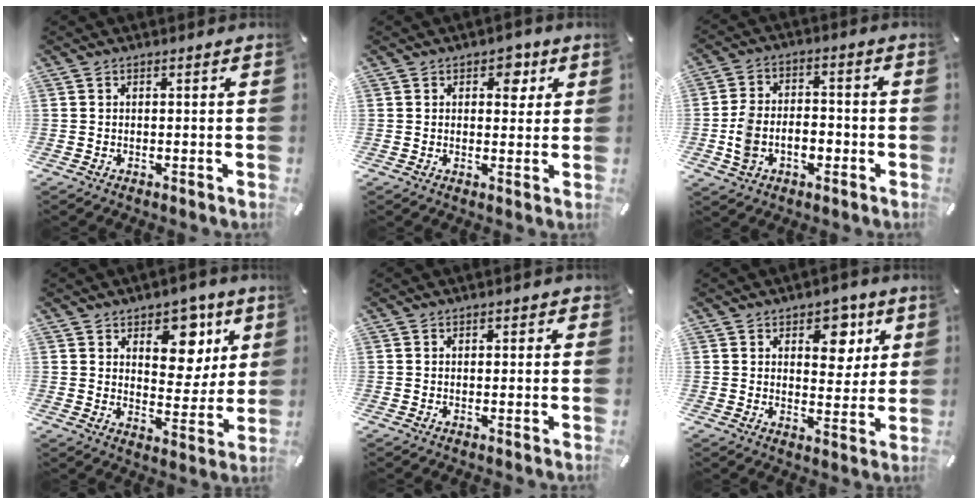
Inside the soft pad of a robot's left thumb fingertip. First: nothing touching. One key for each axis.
{"total": 4.8, "fx": 2.1, "fy": 3.2, "fz": 2.8, "tx": -0.015, "ty": -0.010, "tz": 0.027}
{"total": 8.4, "fx": -2.7, "fy": 6.1, "fz": 5.1, "tx": -0.104, "ty": 0.018, "tz": -0.047}
{"total": 11.2, "fx": 5.8, "fy": 7.8, "fz": 5.6, "tx": -0.050, "ty": -0.043, "tz": 0.098}
{"total": 0.8, "fx": 0.2, "fy": 0.6, "fz": 0.5, "tx": -0.002, "ty": 0.001, "tz": 0.000}
{"total": 7.9, "fx": 4.0, "fy": 5.4, "fz": 4.2, "tx": -0.030, "ty": -0.021, "tz": 0.060}